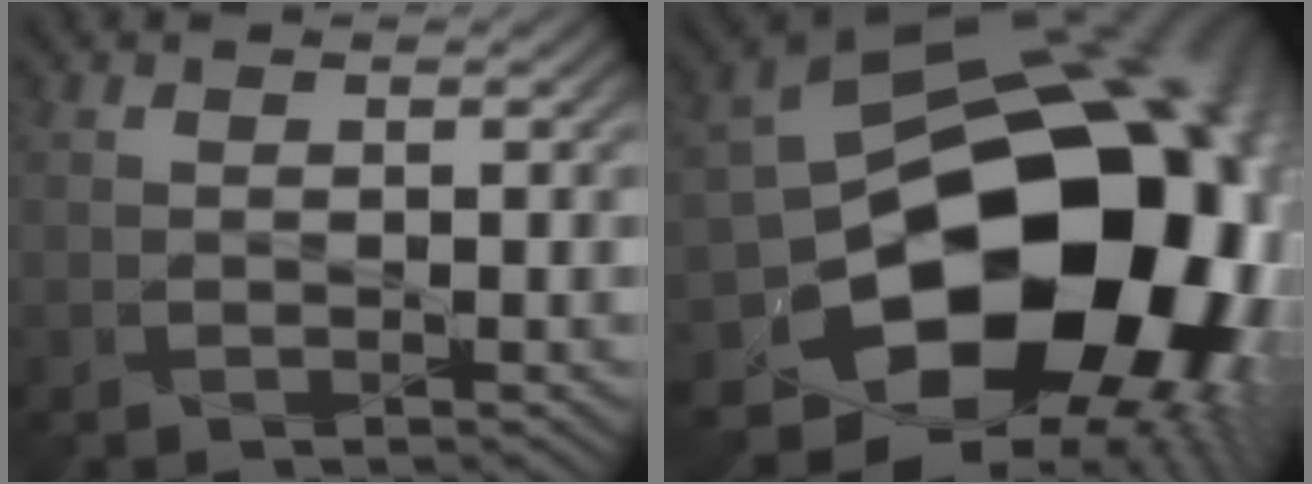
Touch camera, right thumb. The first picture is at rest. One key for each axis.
{"total": 21.9, "fx": -5.2, "fy": 16.2, "fz": 13.8, "tx": -0.230, "ty": -0.050, "tz": -0.061}